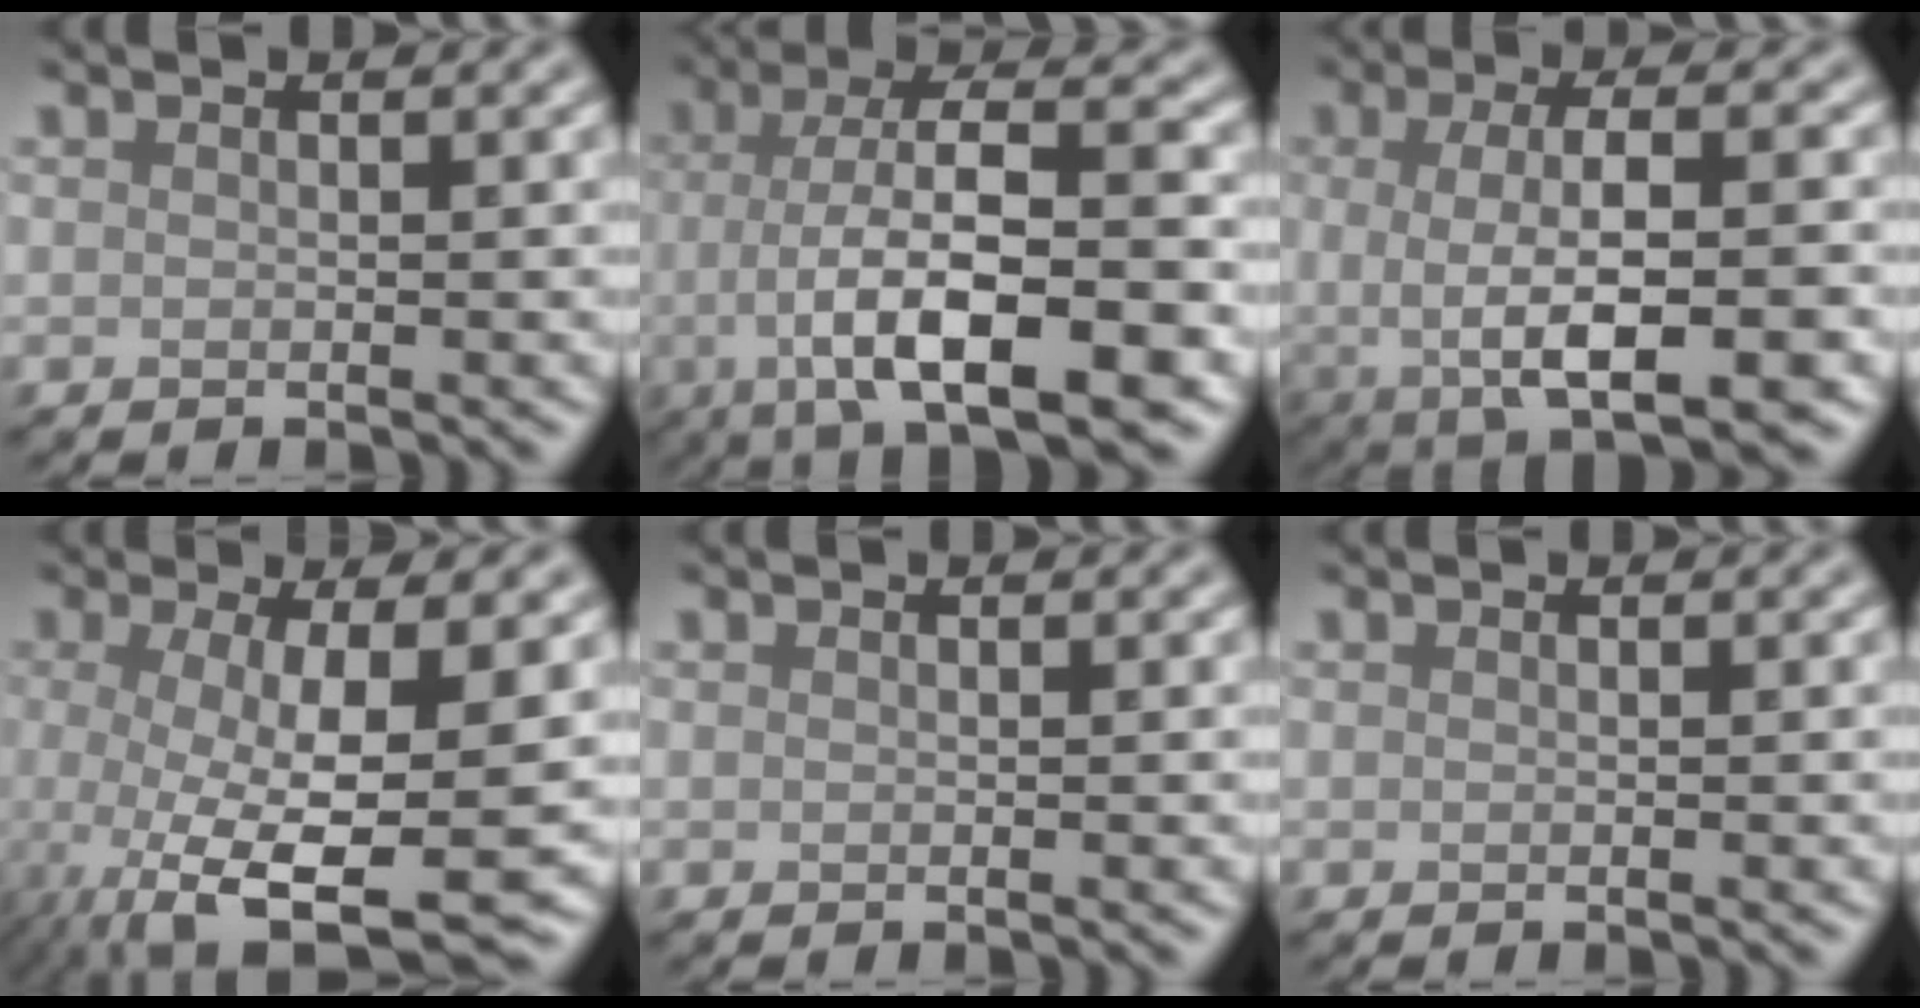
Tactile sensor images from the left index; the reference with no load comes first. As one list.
[{"total": 11.0, "force": [-2.1, 3.2, 10.3], "torque": [-0.151, 0.007, -0.039]}, {"total": 8.2, "force": [-1.3, 2.8, 7.6], "torque": [-0.113, -0.013, -0.015]}, {"total": 10.0, "force": [-1.9, 2.5, 9.5], "torque": [-0.158, -0.021, -0.026]}, {"total": 0.0}, {"total": 0.0}]